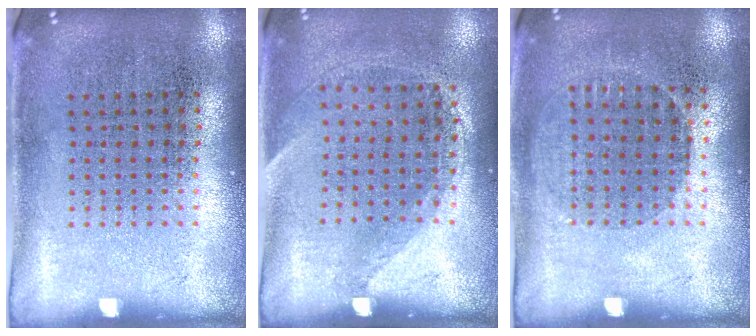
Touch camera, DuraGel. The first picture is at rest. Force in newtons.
{"total": 1.4, "press": 0.9, "slide": 1.0}
{"total": 1.0, "press": 0.8, "slide": 0.5}